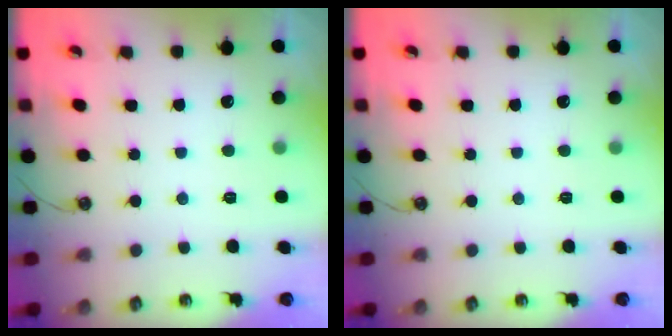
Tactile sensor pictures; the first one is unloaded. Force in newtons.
{"total": 0.0}